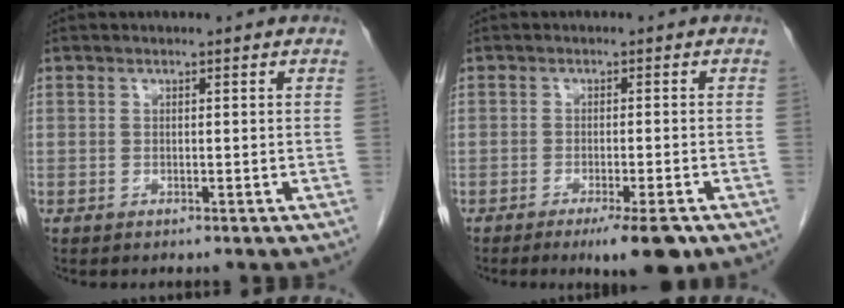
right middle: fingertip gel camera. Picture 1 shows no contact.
{"total": 6.1, "force": [-4.0, 0.6, 4.6], "torque": [-0.060, -0.014, -0.057]}